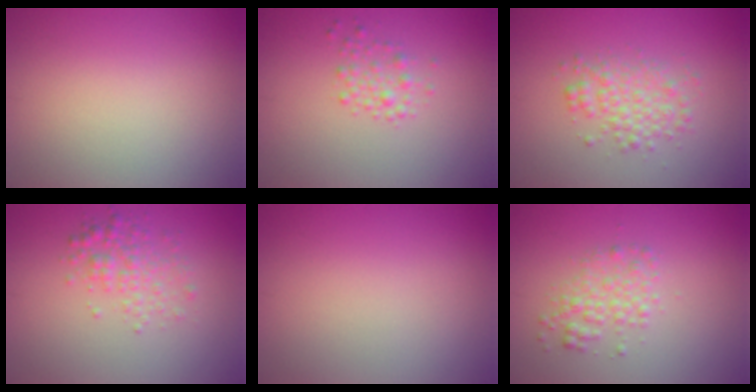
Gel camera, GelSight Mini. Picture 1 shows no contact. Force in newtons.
{"total": 1.7, "press": 1.7, "slide": 0.1}
{"total": 2.8, "press": 2.8, "slide": 0.0}
{"total": 2.5, "press": 2.5, "slide": 0.1}
{"total": 0.0}
{"total": 2.2, "press": 2.2, "slide": 0.0}